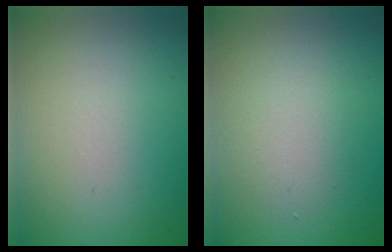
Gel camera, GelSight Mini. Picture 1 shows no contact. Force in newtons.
{"total": 2.0, "press": 2.0, "slide": 0.2}